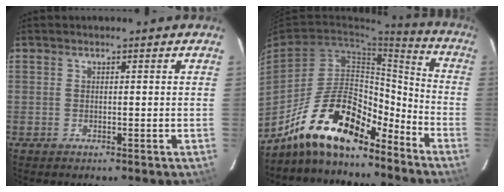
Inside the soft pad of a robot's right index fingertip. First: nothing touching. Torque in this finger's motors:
{"motor_torque": [1.61, -0.53, 1.05, 0.20]}